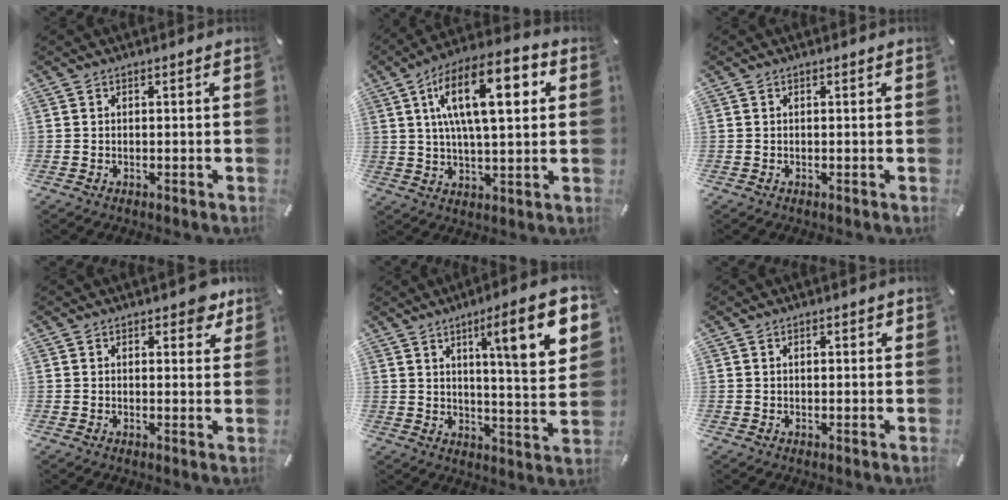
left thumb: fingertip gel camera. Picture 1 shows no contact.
{"total": 18.1, "force": [5.9, 7.2, 15.6], "torque": [-0.275, -0.003, 0.087]}
{"total": 0.0}
{"total": 4.2, "force": [2.9, 2.2, 2.1], "torque": [-0.010, -0.012, 0.043]}
{"total": 15.6, "force": [7.3, 2.6, 13.5], "torque": [-0.200, -0.031, 0.104]}
{"total": 1.3, "force": [0.6, 0.6, 1.0], "torque": [-0.020, 0.003, 0.010]}